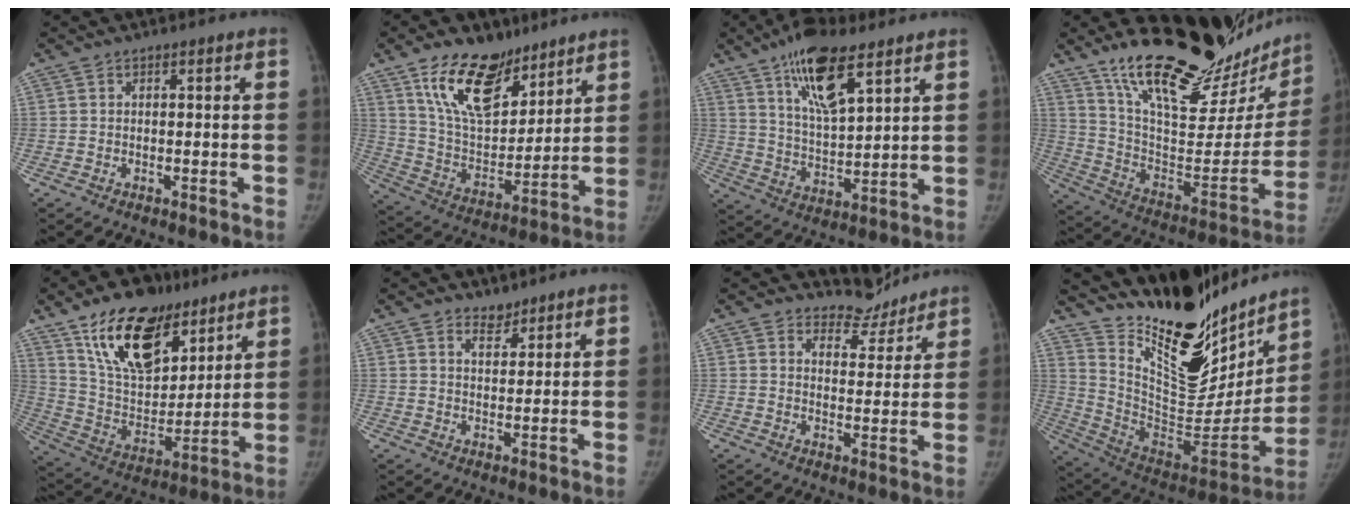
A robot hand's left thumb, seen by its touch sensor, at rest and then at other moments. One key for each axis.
{"total": 17.7, "fx": 11.6, "fy": 9.4, "fz": 9.5, "tx": -0.116, "ty": -0.066, "tz": 0.216}
{"total": 14.4, "fx": 8.6, "fy": 5.0, "fz": 10.4, "tx": -0.160, "ty": -0.040, "tz": 0.154}
{"total": 33.2, "fx": 26.2, "fy": 10.7, "fz": 17.3, "tx": -0.231, "ty": -0.135, "tz": 0.385}
{"total": 21.8, "fx": 13.6, "fy": 11.9, "fz": 12.3, "tx": -0.160, "ty": -0.057, "tz": 0.244}
{"total": 2.8, "fx": 2.4, "fy": 1.3, "fz": 0.3, "tx": 0.013, "ty": -0.022, "tz": 0.038}
{"total": 6.2, "fx": 5.9, "fy": 1.8, "fz": -0.7, "tx": 0.038, "ty": -0.060, "tz": 0.090}
{"total": 29.0, "fx": 22.4, "fy": 11.0, "fz": 14.7, "tx": -0.196, "ty": -0.123, "tz": 0.362}